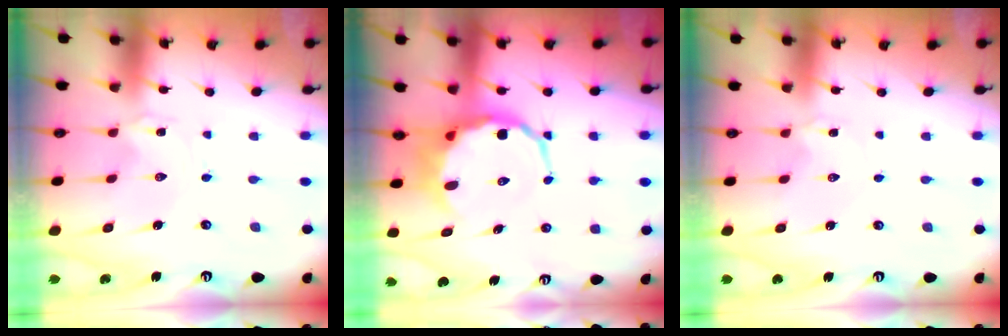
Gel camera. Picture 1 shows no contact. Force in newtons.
{"total": 8.3, "press": 8.1, "slide": 1.8}
{"total": 1.4, "press": 1.4, "slide": 0.2}